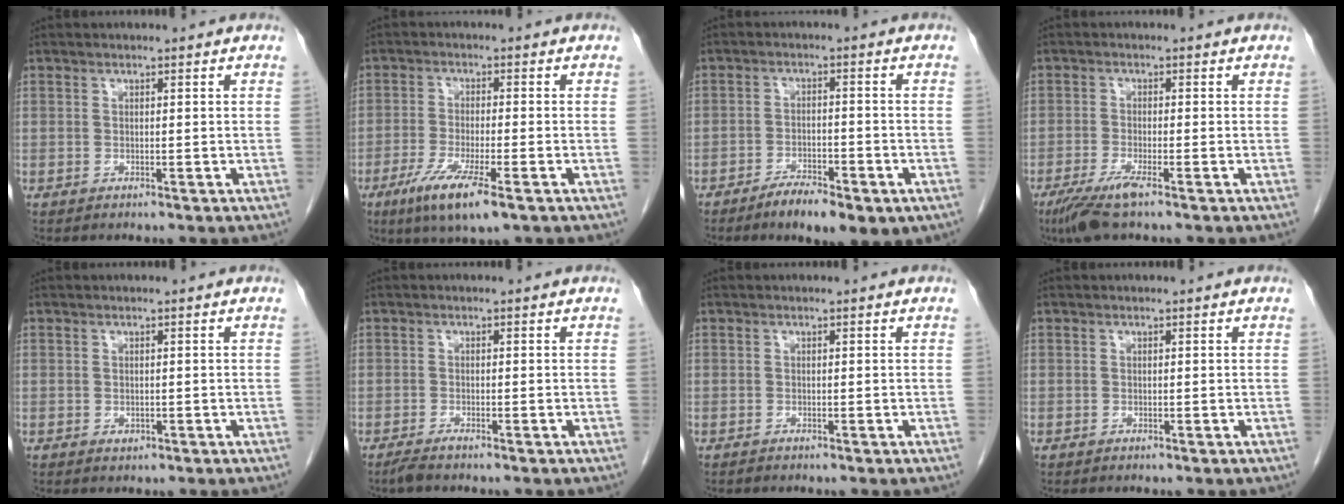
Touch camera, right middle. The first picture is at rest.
{"total": 8.3, "force": [-4.6, 0.8, 6.8], "torque": [-0.131, -0.022, -0.078]}
{"total": 7.8, "force": [-4.9, 2.4, 5.6], "torque": [-0.083, -0.002, -0.071]}
{"total": 5.0, "force": [-3.3, 0.3, 3.8], "torque": [-0.079, -0.015, -0.063]}
{"total": 0.8, "force": [-0.2, 0.6, 0.4], "torque": [-0.008, 0.000, 0.000]}
{"total": 1.4, "force": [-1.2, 0.0, 0.7], "torque": [-0.022, -0.005, -0.024]}
{"total": 0.0}
{"total": 0.0}